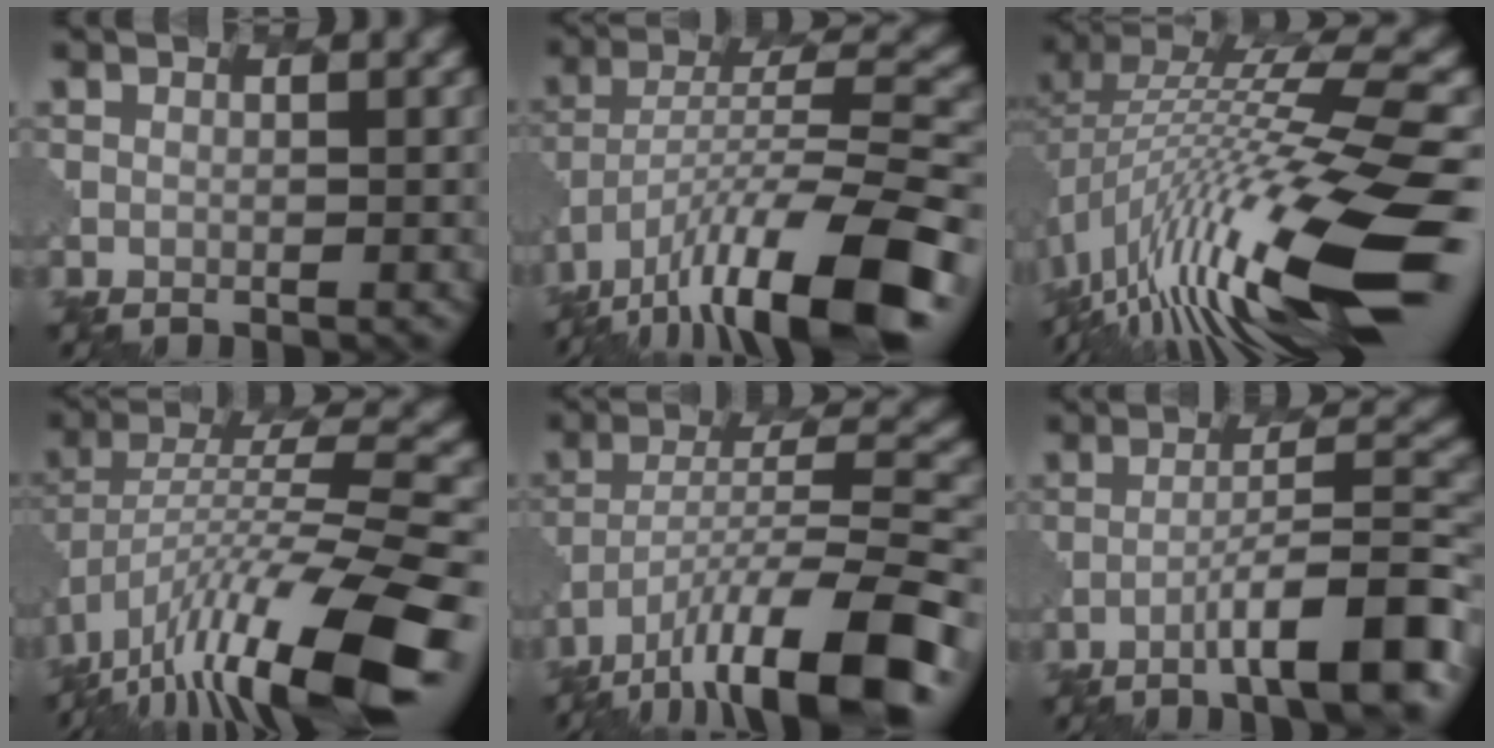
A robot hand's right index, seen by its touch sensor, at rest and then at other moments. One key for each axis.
{"total": 14.3, "fx": -9.4, "fy": 3.9, "fz": 10.0, "tx": -0.182, "ty": 0.003, "tz": -0.158}
{"total": 15.3, "fx": -5.2, "fy": 3.1, "fz": 14.1, "tx": -0.251, "ty": 0.030, "tz": -0.095}
{"total": 13.9, "fx": -8.0, "fy": 3.9, "fz": 10.7, "tx": -0.192, "ty": 0.009, "tz": -0.131}
{"total": 13.0, "fx": -8.8, "fy": 3.2, "fz": 9.1, "tx": -0.153, "ty": 0.003, "tz": -0.148}
{"total": 8.8, "fx": -5.1, "fy": 1.4, "fz": 7.1, "tx": -0.104, "ty": 0.016, "tz": -0.079}